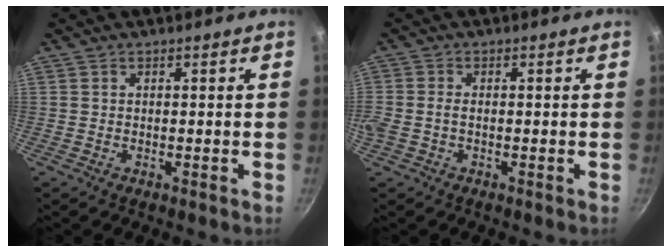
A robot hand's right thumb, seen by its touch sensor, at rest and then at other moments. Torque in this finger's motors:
{"motor_torque": [-0.04, -0.01, 0.53, -0.04, -0.04]}